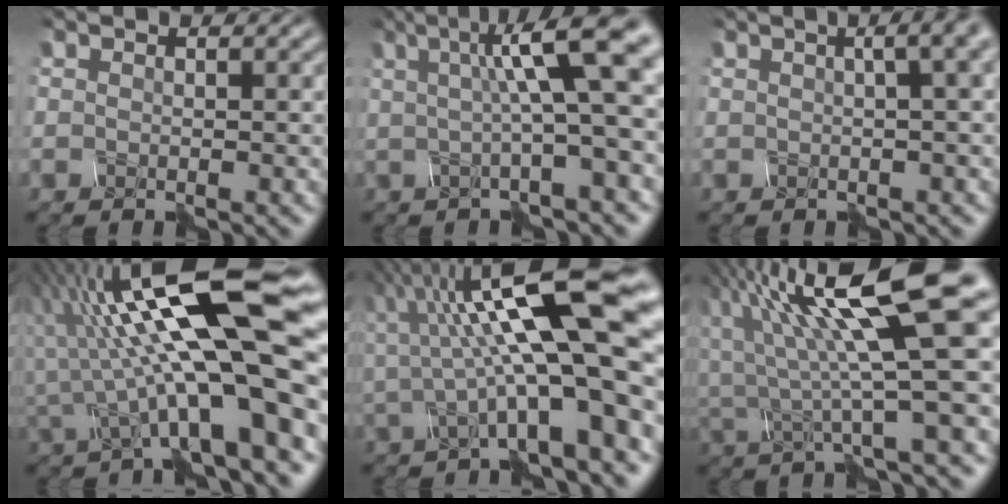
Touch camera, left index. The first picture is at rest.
{"total": 6.0, "force": [0.4, 0.2, 6.0], "torque": [-0.101, -0.012, 0.037]}
{"total": 6.0, "force": [1.9, 2.5, 5.1], "torque": [-0.030, 0.034, 0.023]}
{"total": 12.9, "force": [-0.8, 2.0, 12.7], "torque": [-0.210, 0.003, 0.018]}
{"total": 10.6, "force": [-0.7, 2.0, 10.4], "torque": [-0.178, -0.007, 0.018]}
{"total": 8.9, "force": [3.0, 0.5, 8.4], "torque": [-0.172, -0.017, 0.089]}